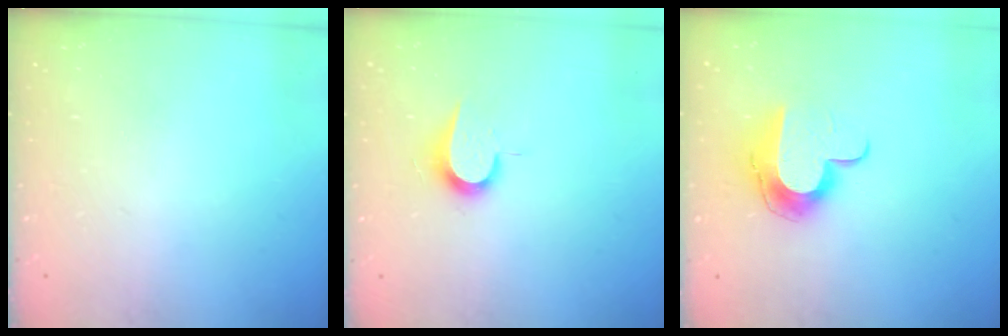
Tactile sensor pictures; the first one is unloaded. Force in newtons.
{"total": 7.4, "press": 7.4, "slide": 0.6}
{"total": 11.2, "press": 11.2, "slide": 0.4}